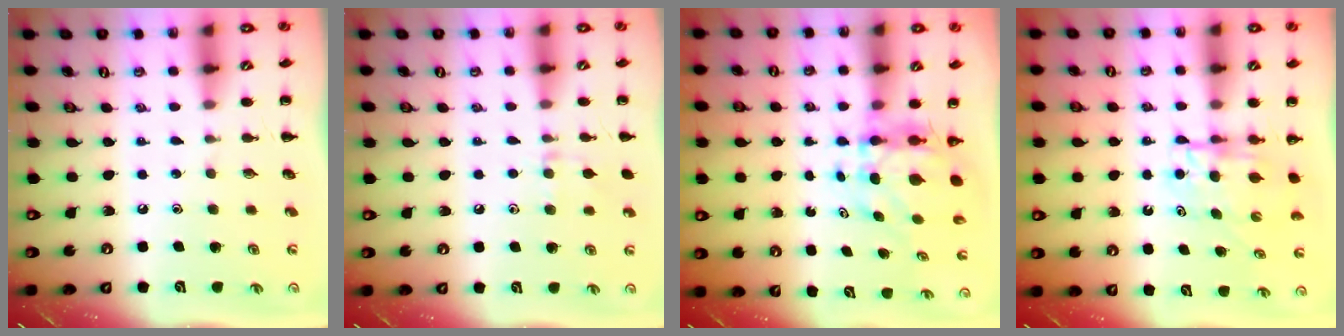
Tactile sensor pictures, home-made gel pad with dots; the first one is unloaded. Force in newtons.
{"total": 7.3, "press": 6.8, "slide": 2.7}
{"total": 7.3, "press": 7.1, "slide": 1.5}
{"total": 5.0, "press": 5.0, "slide": 0.1}